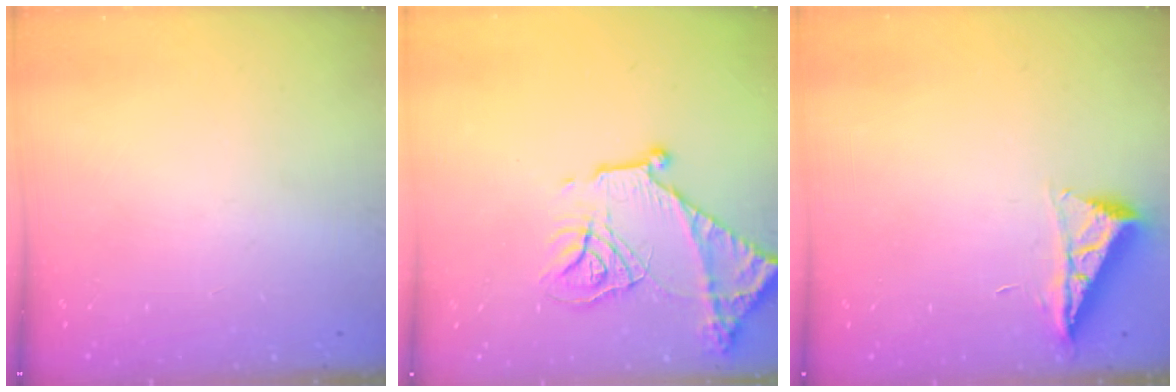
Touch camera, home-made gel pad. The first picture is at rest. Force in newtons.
{"total": 18.2, "press": 18.2, "slide": 1.1}
{"total": 6.5, "press": 6.4, "slide": 0.9}